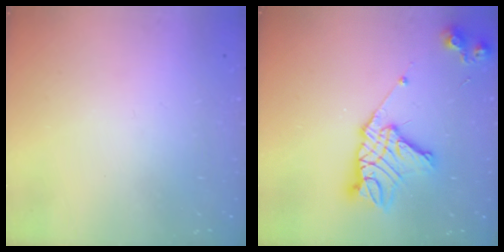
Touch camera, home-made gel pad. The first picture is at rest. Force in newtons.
{"total": 15.8, "press": 15.7, "slide": 1.5}